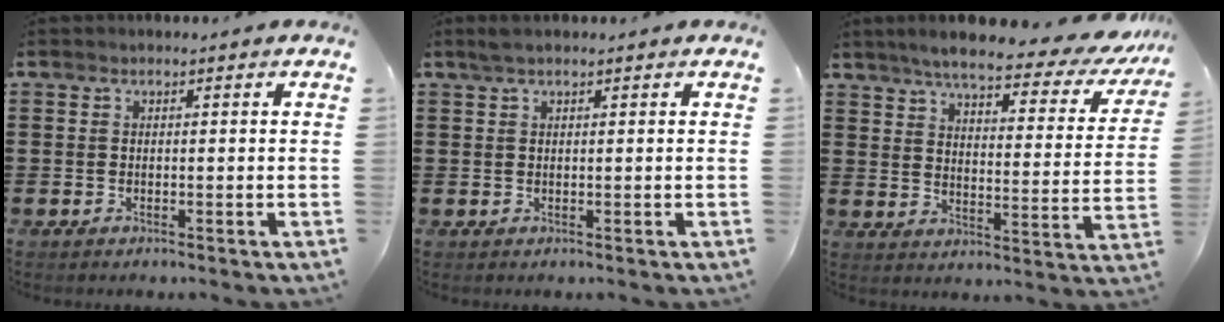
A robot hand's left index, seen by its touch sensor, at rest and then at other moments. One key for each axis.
{"total": 1.3, "fx": 0.7, "fy": 0.2, "fz": 1.1, "tx": -0.023, "ty": 0.001, "tz": 0.013}
{"total": 7.0, "fx": 6.0, "fy": 1.0, "fz": 3.5, "tx": -0.088, "ty": -0.036, "tz": 0.099}